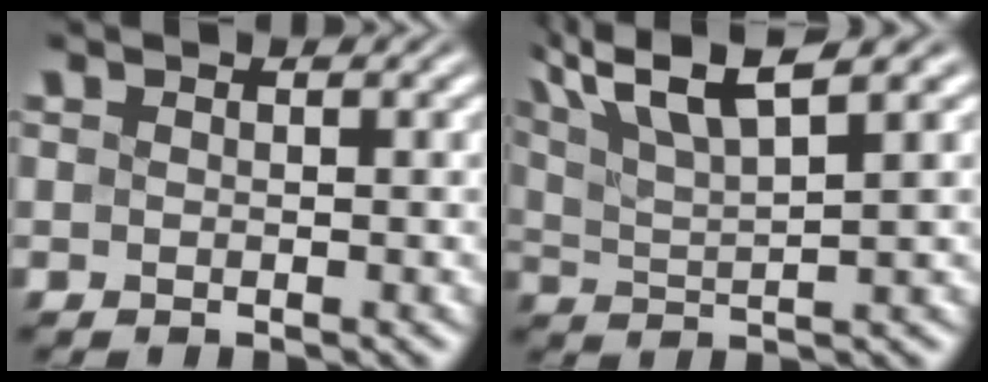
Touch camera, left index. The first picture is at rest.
{"total": 7.0, "force": [4.3, 1.7, 5.3], "torque": [-0.095, 0.019, 0.078]}